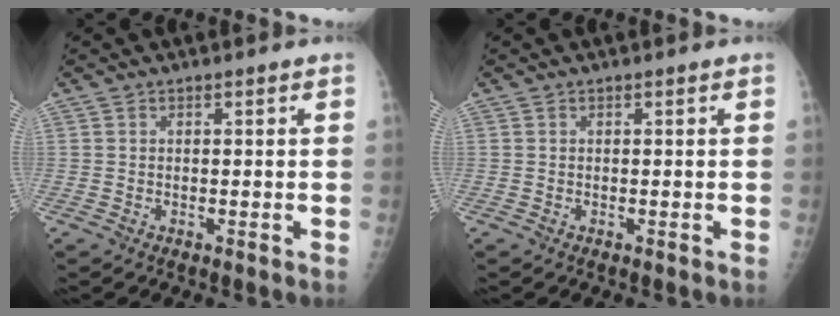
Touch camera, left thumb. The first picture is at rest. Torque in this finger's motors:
{"motor_torque": [0.00, 0.00, -0.02, -0.02, 0.00]}